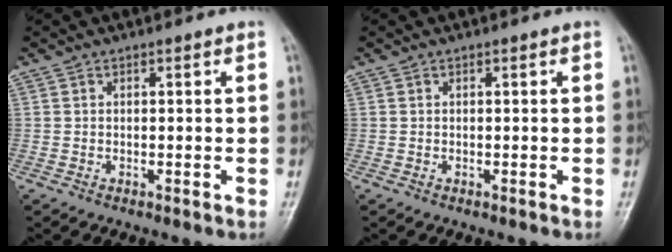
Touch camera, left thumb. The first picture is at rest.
{"total": 0.0}